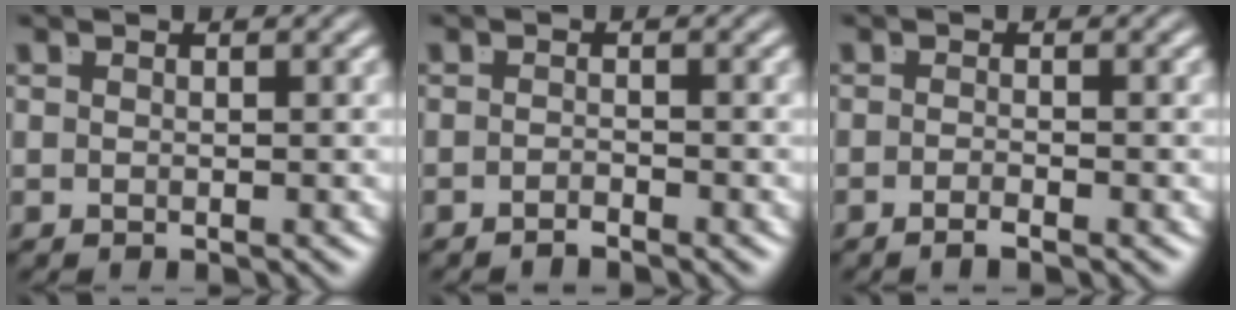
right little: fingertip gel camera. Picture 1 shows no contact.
{"total": 1.4, "force": [-1.2, -0.7, 0.0], "torque": [0.001, -0.006, -0.020]}
{"total": 1.4, "force": [-1.2, -0.5, 0.6], "torque": [-0.009, -0.002, -0.023]}